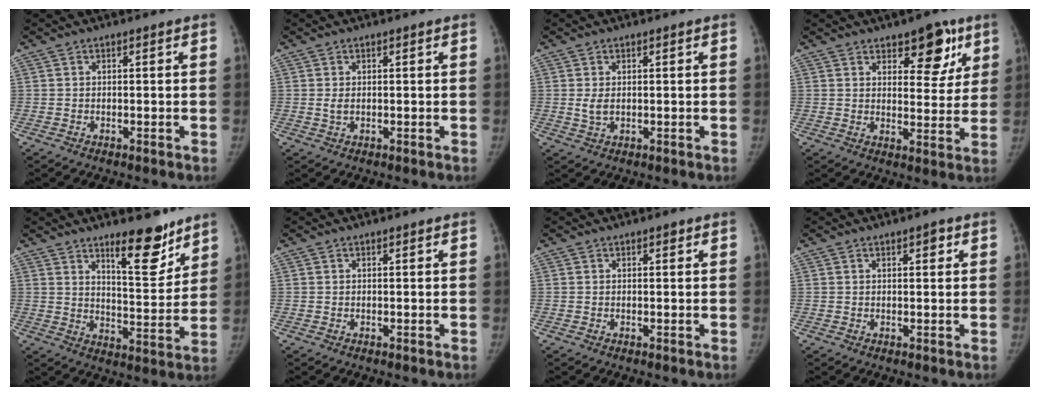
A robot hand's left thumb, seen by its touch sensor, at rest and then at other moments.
{"total": 1.5, "force": [0.3, 0.7, 1.2], "torque": [-0.026, 0.002, 0.010]}
{"total": 2.4, "force": [0.4, 1.3, 1.9], "torque": [-0.038, -0.004, 0.011]}
{"total": 9.7, "force": [5.7, 4.8, 6.2], "torque": [-0.041, -0.030, 0.079]}
{"total": 11.5, "force": [8.2, 3.7, 7.2], "torque": [-0.077, -0.067, 0.132]}
{"total": 0.0}
{"total": 0.6, "force": [0.4, 0.3, 0.4], "torque": [-0.005, -0.001, 0.005]}
{"total": 1.8, "force": [0.9, 0.7, 1.4], "torque": [-0.015, -0.001, 0.012]}